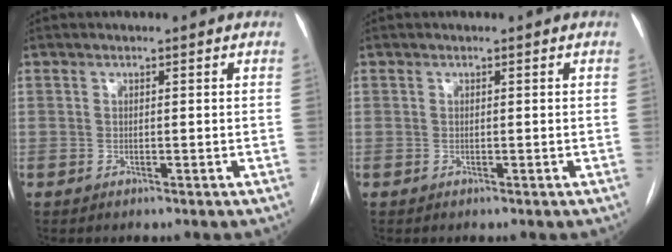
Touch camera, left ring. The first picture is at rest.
{"total": 0.0}